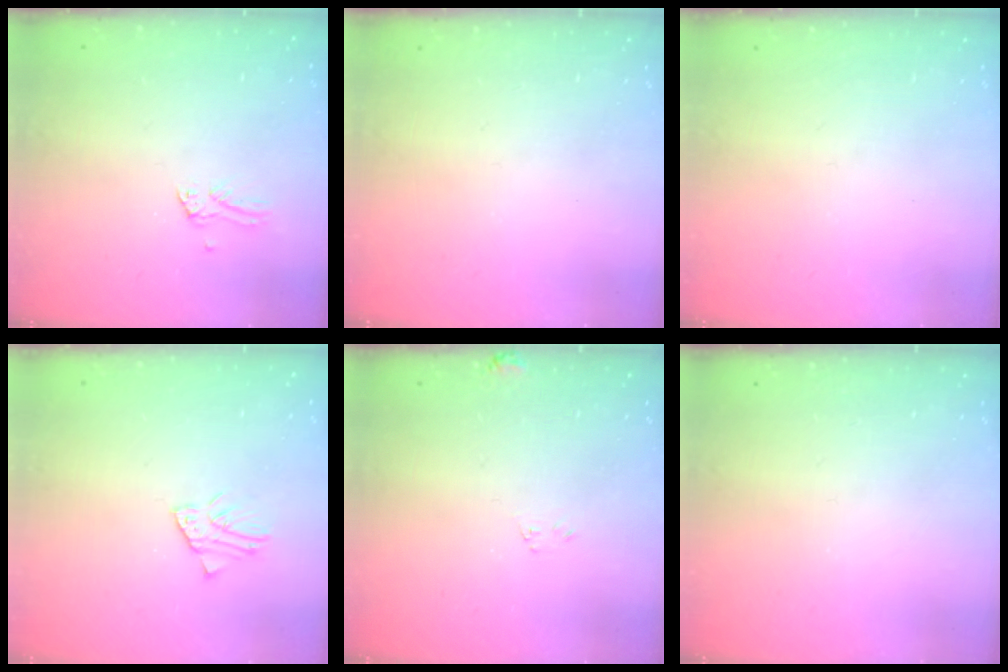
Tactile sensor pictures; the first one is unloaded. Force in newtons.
{"total": 0.0}
{"total": 0.0}
{"total": 2.3, "press": 2.3, "slide": 0.1}
{"total": 5.5, "press": 5.5, "slide": 0.3}
{"total": 0.0}